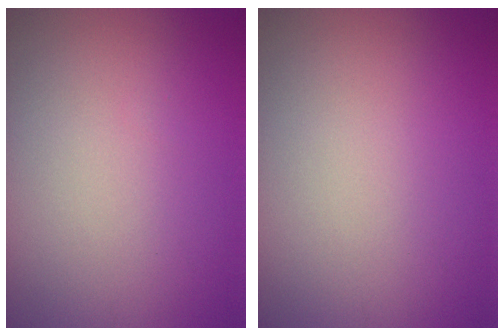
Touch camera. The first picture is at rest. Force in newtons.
{"total": 0.0}